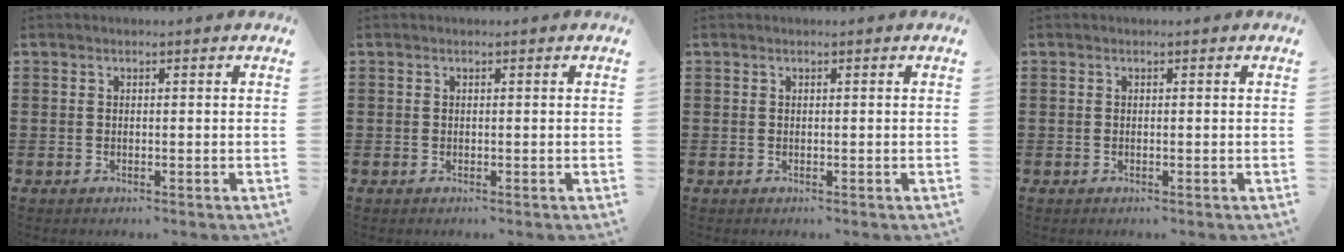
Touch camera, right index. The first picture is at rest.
{"total": 0.0}
{"total": 0.0}
{"total": 0.0}